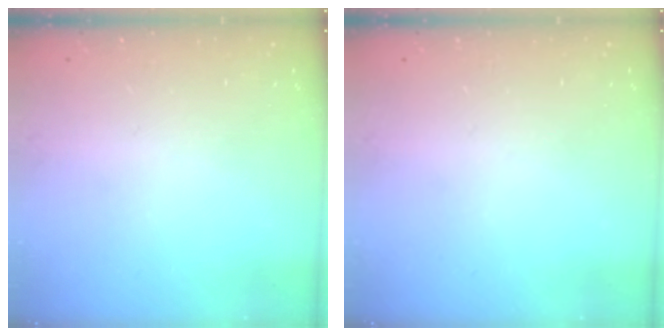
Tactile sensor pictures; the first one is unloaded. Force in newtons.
{"total": 0.0}